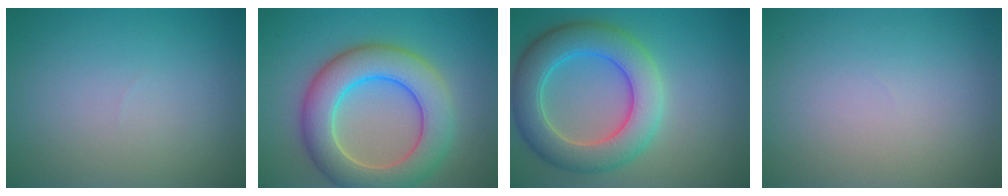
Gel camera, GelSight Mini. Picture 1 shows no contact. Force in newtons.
{"total": 8.7, "press": 8.6, "slide": 0.4}
{"total": 6.7, "press": 6.7, "slide": 0.5}
{"total": 0.0}